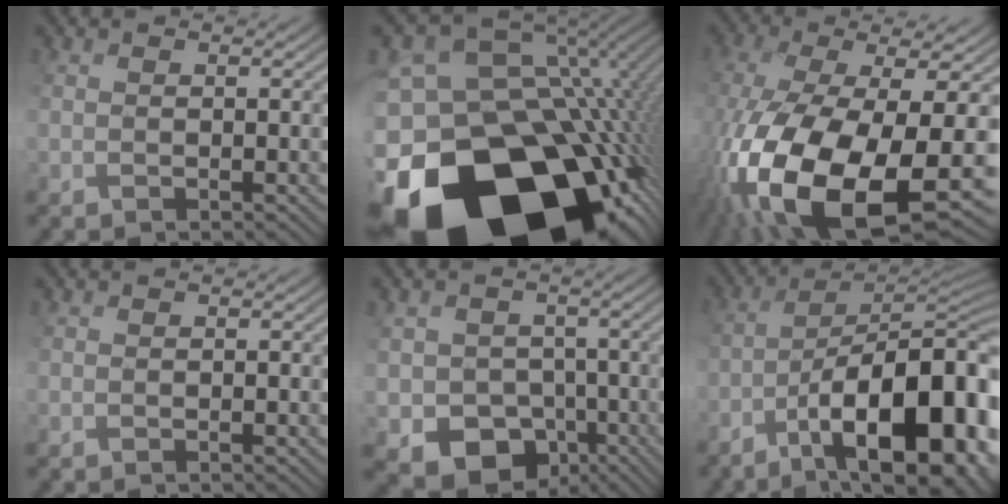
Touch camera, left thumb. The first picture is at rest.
{"total": 23.6, "force": [-11.9, 15.2, 13.5], "torque": [-0.240, -0.064, -0.155]}
{"total": 18.7, "force": [-6.4, 7.6, 15.9], "torque": [-0.347, -0.066, -0.078]}
{"total": 0.0}
{"total": 8.6, "force": [-2.7, 7.5, 3.2], "torque": [-0.050, -0.026, -0.065]}
{"total": 18.9, "force": [-9.4, 6.6, 15.0], "torque": [-0.195, -0.005, -0.131]}